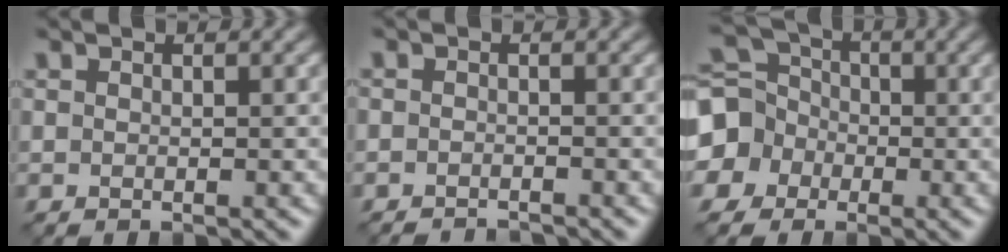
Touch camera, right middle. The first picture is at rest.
{"total": 2.4, "force": [-2.3, 0.3, 0.5], "torque": [-0.003, -0.007, -0.034]}
{"total": 8.2, "force": [-1.3, 7.6, 3.0], "torque": [-0.079, 0.014, -0.062]}